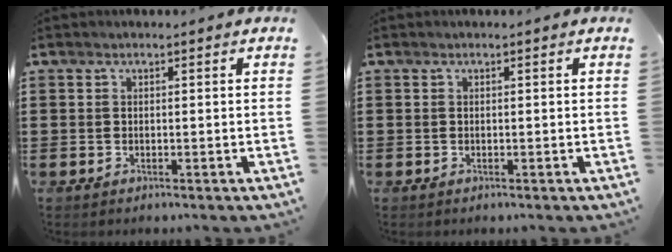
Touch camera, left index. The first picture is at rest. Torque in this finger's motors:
{"motor_torque": [0.02, -0.01, 0.00, -0.01]}